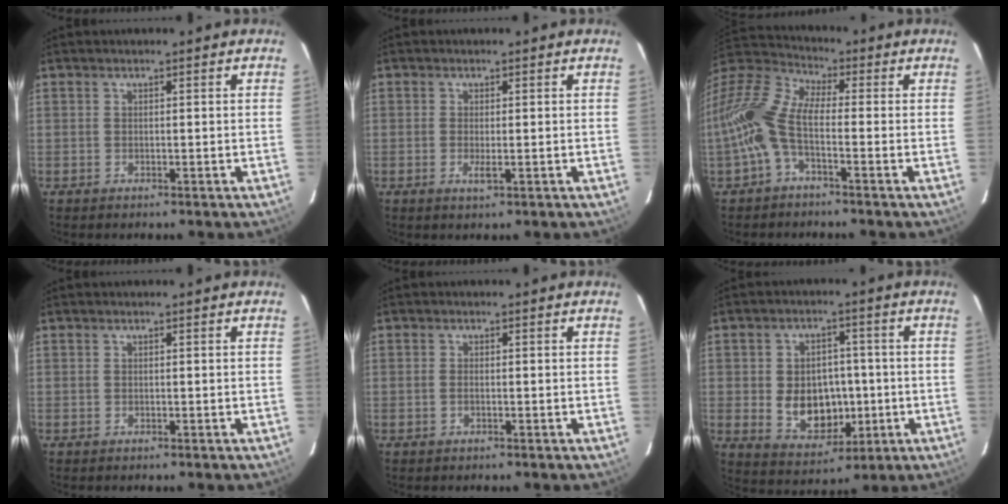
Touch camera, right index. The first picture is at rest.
{"total": 1.7, "force": [-0.4, 0.3, 1.6], "torque": [-0.033, -0.005, -0.007]}
{"total": 13.1, "force": [-2.5, 5.7, 11.5], "torque": [-0.243, 0.011, -0.060]}
{"total": 0.0}
{"total": 0.9, "force": [-0.3, 0.4, 0.7], "torque": [-0.017, 0.001, -0.006]}
{"total": 10.5, "force": [-1.3, 7.9, 6.8], "torque": [-0.141, 0.002, 0.001]}